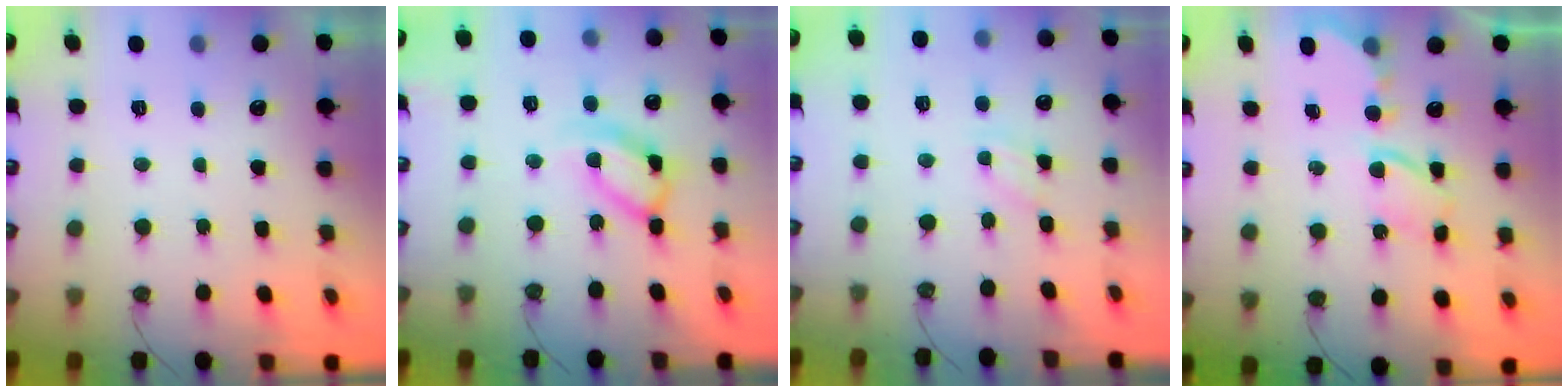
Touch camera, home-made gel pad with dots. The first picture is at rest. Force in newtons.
{"total": 13.1, "press": 13.0, "slide": 1.5}
{"total": 2.1, "press": 2.1, "slide": 0.3}
{"total": 6.4, "press": 6.4, "slide": 0.3}